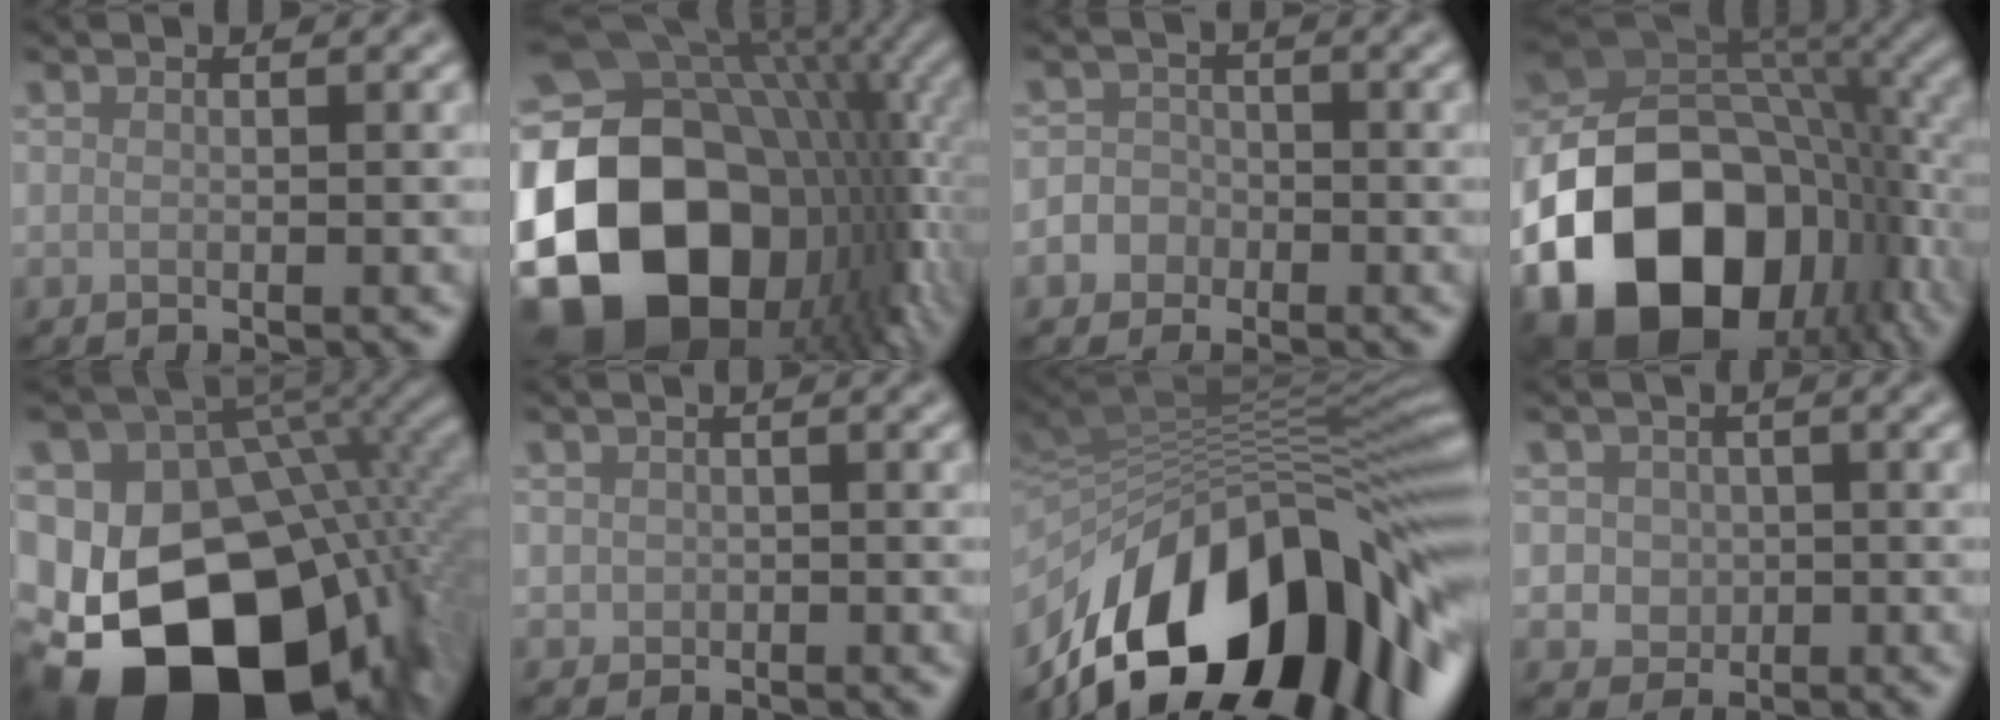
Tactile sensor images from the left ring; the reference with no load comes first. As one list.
[{"total": 21.3, "force": [-4.2, 15.7, 13.7], "torque": [-0.280, -0.020, -0.071]}, {"total": 3.6, "force": [-1.8, 3.0, 0.5], "torque": [0.019, 0.000, -0.042]}, {"total": 19.3, "force": [-7.5, 13.2, 11.9], "torque": [-0.241, -0.042, -0.111]}, {"total": 21.0, "force": [-6.7, 14.5, 13.6], "torque": [-0.253, -0.035, -0.090]}, {"total": 1.0, "force": [0.0, 1.0, 0.1], "torque": [0.005, -0.005, -0.003]}, {"total": 16.6, "force": [-7.5, 8.0, 12.5], "torque": [-0.205, 0.015, -0.138]}, {"total": 2.7, "force": [0.1, 2.6, 1.0], "torque": [-0.002, 0.003, -0.003]}]